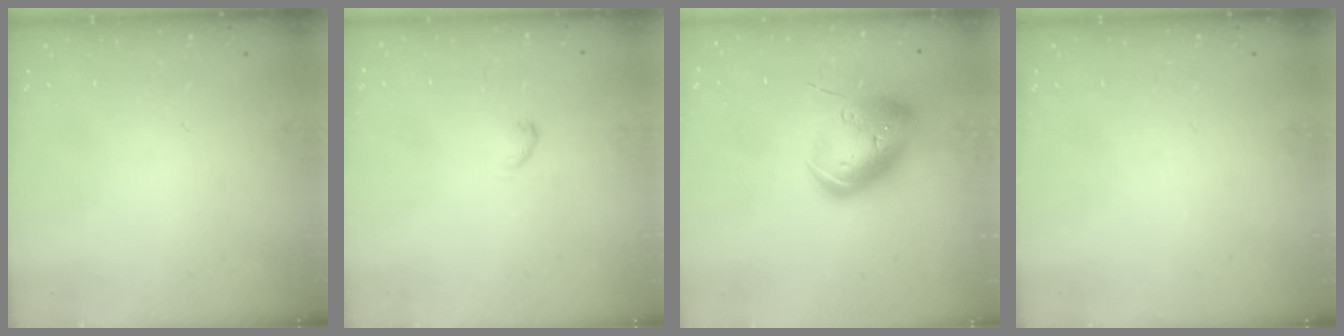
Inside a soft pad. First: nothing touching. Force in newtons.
{"total": 2.8, "press": 2.7, "slide": 0.5}
{"total": 17.2, "press": 17.0, "slide": 2.7}
{"total": 0.0}